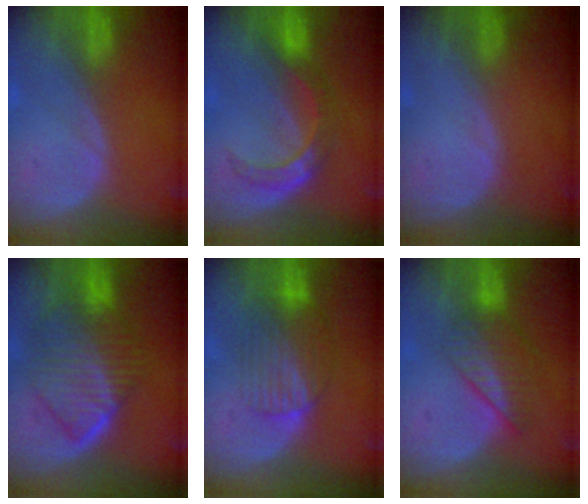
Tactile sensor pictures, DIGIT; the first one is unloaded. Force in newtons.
{"total": 5.7, "press": 5.7, "slide": 0.2}
{"total": 0.0}
{"total": 10.3, "press": 10.2, "slide": 0.9}
{"total": 7.1, "press": 7.0, "slide": 1.5}
{"total": 6.8, "press": 6.0, "slide": 3.2}